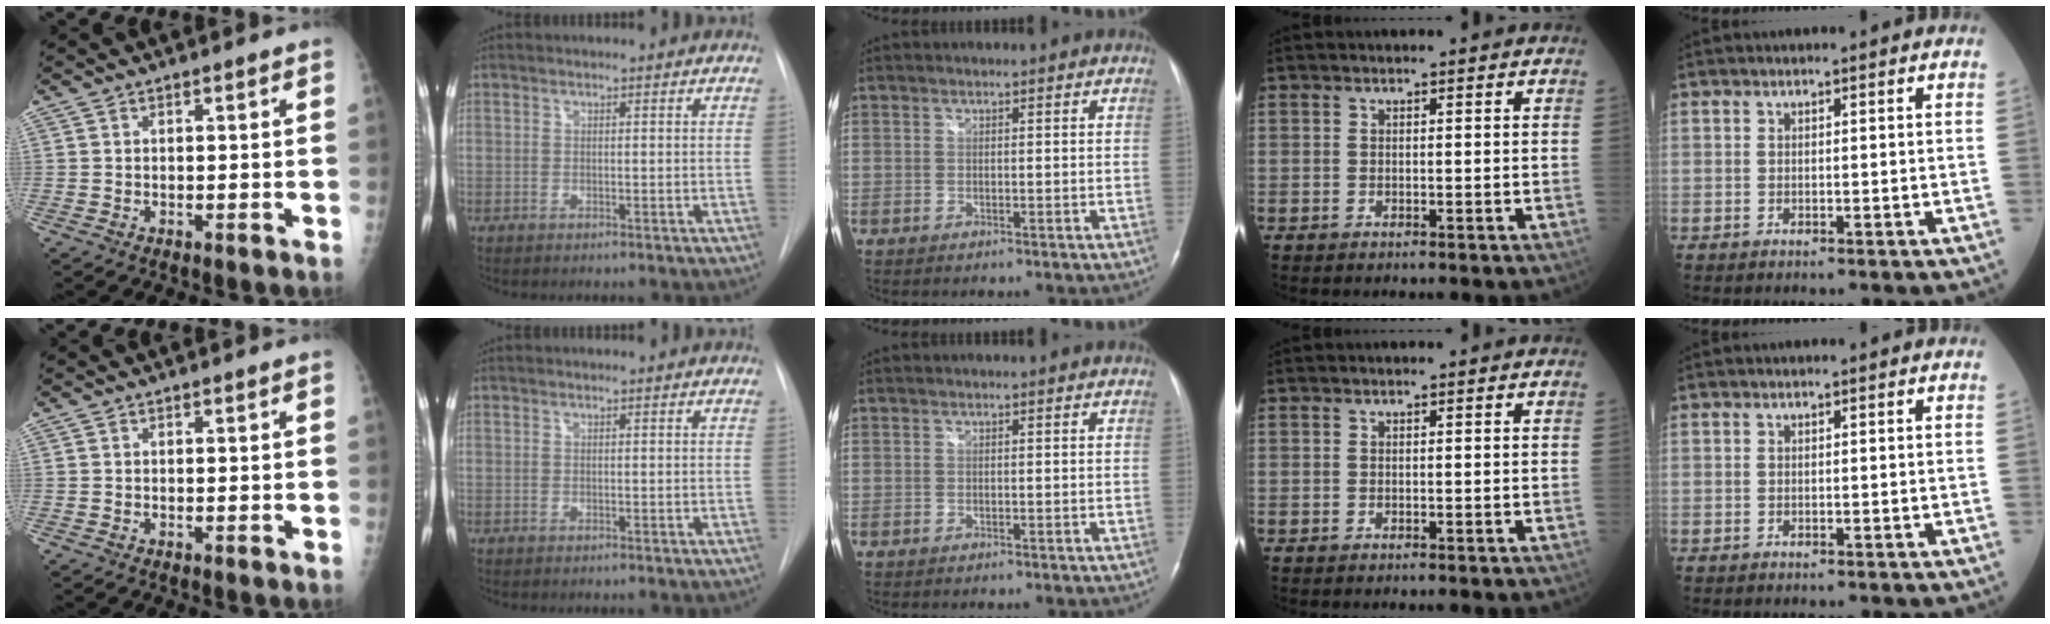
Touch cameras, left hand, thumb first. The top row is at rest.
{}